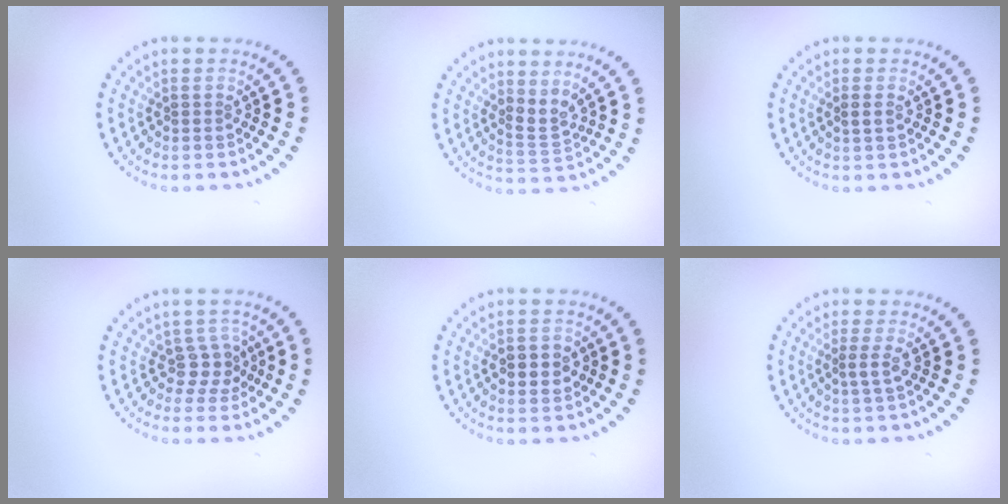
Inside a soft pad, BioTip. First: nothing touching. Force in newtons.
{"total": 1.9, "press": 1.4, "slide": 1.3}
{"total": 0.9, "press": 0.9, "slide": 0.2}
{"total": 2.1, "press": 1.6, "slide": 1.3}
{"total": 2.2, "press": 2.2, "slide": 0.1}
{"total": 1.3, "press": 0.9, "slide": 0.9}